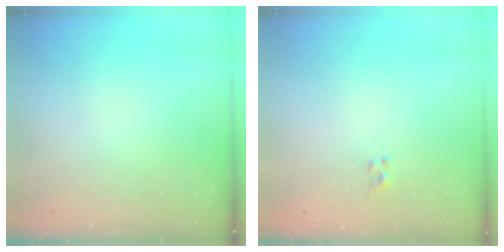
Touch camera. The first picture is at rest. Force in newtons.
{"total": 2.2, "press": 2.1, "slide": 0.7}